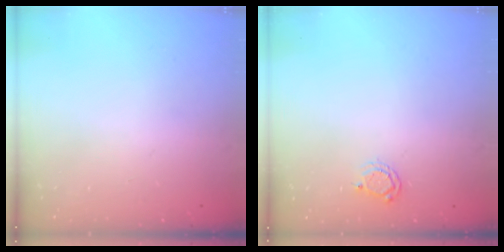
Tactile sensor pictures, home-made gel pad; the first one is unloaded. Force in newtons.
{"total": 4.3, "press": 4.2, "slide": 0.6}